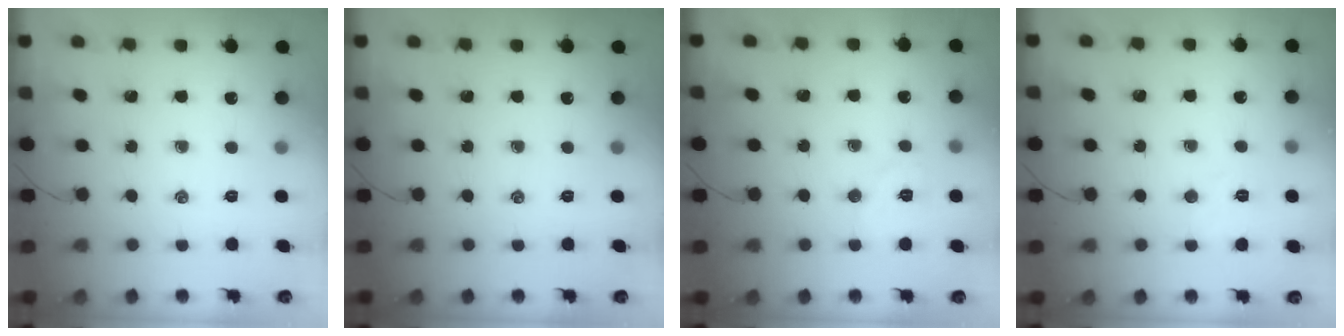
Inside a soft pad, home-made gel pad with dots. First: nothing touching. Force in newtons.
{"total": 0.0}
{"total": 5.8, "press": 5.7, "slide": 1.0}
{"total": 3.9, "press": 3.8, "slide": 1.0}